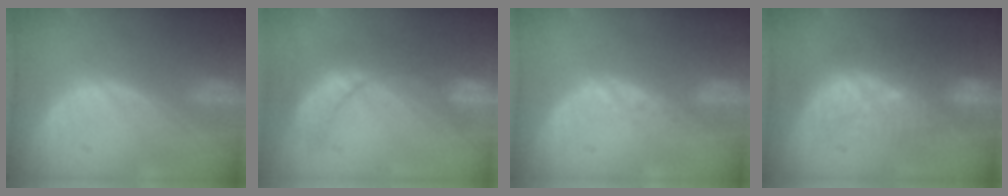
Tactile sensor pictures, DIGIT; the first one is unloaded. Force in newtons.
{"total": 8.6, "press": 7.6, "slide": 4.0}
{"total": 1.0, "press": 1.0, "slide": 0.2}
{"total": 9.6, "press": 8.9, "slide": 3.6}